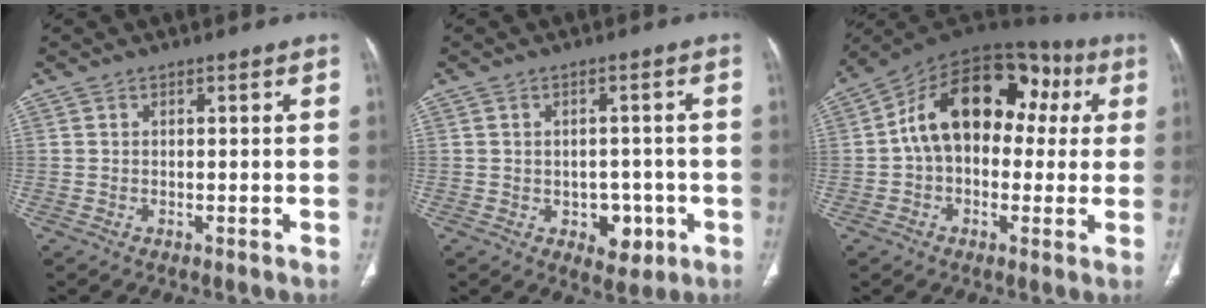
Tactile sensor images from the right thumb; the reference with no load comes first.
{"total": 5.8, "force": [-1.8, 4.2, 3.5], "torque": [-0.016, 0.010, -0.013]}
{"total": 20.3, "force": [3.1, 13.2, 15.1], "torque": [-0.199, 0.053, 0.036]}